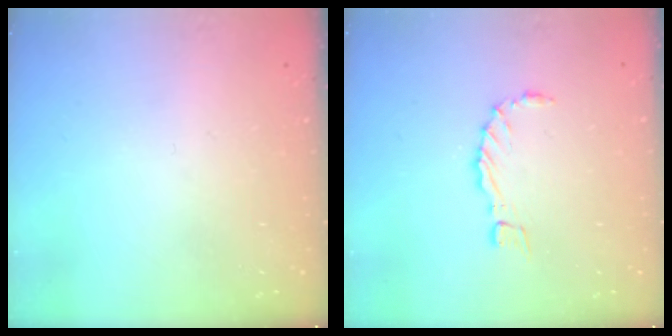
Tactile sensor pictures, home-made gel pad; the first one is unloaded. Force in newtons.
{"total": 2.7, "press": 2.7, "slide": 0.1}